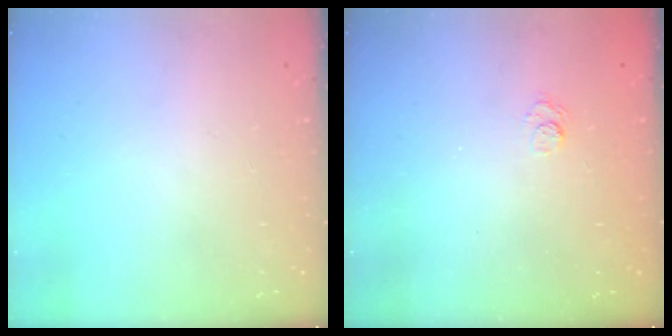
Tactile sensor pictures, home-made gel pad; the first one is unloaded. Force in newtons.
{"total": 2.6, "press": 2.3, "slide": 1.3}